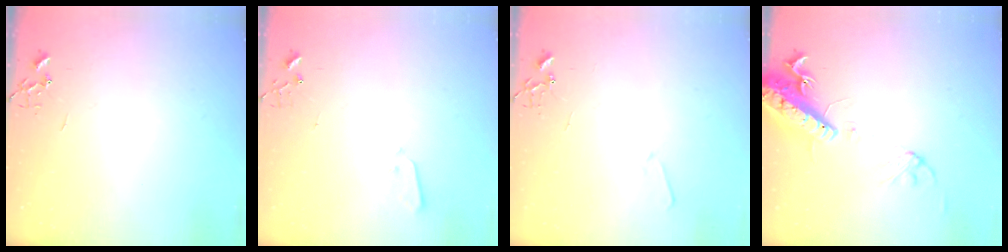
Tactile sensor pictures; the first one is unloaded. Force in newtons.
{"total": 2.1, "press": 2.1, "slide": 0.3}
{"total": 4.8, "press": 4.7, "slide": 0.7}
{"total": 16.2, "press": 15.7, "slide": 3.7}